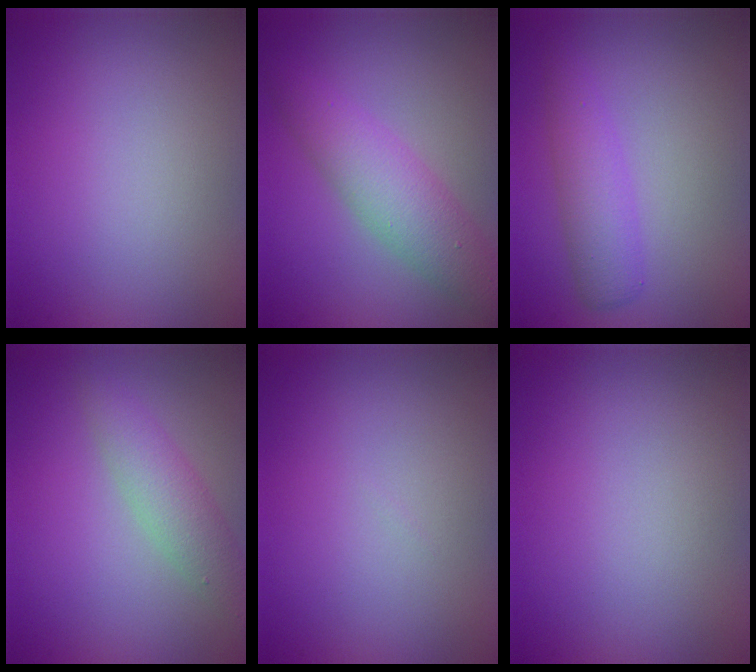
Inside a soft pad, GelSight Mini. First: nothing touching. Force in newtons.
{"total": 4.6, "press": 4.6, "slide": 0.1}
{"total": 2.9, "press": 2.9, "slide": 0.1}
{"total": 3.0, "press": 3.0, "slide": 0.1}
{"total": 0.0}
{"total": 0.0}